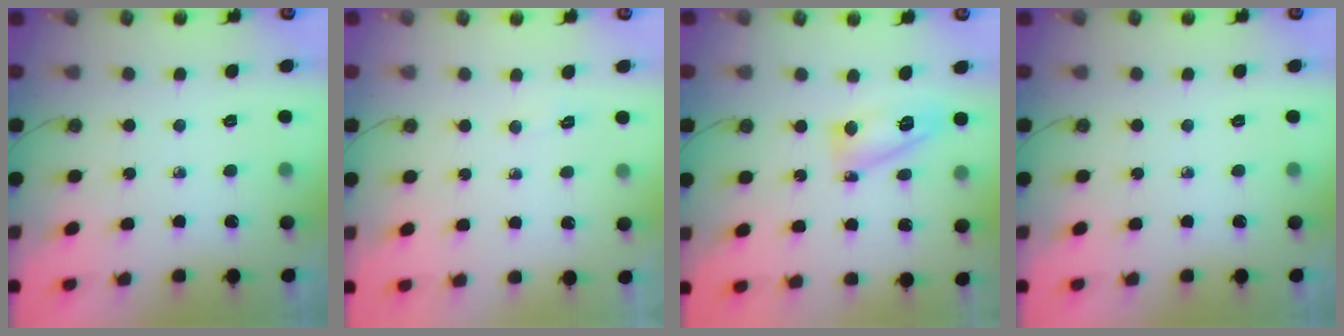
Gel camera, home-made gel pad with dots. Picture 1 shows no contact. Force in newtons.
{"total": 18.8, "press": 4.8, "slide": 18.1}
{"total": 10.0, "press": 9.9, "slide": 0.8}
{"total": 0.0}